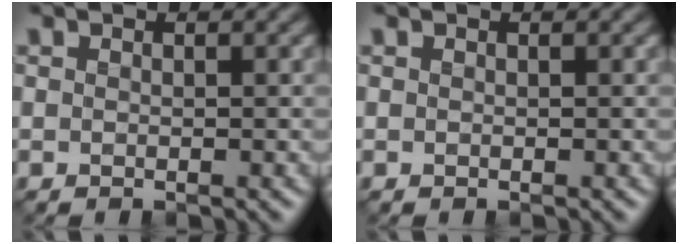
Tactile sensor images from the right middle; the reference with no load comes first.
{"total": 0.0}